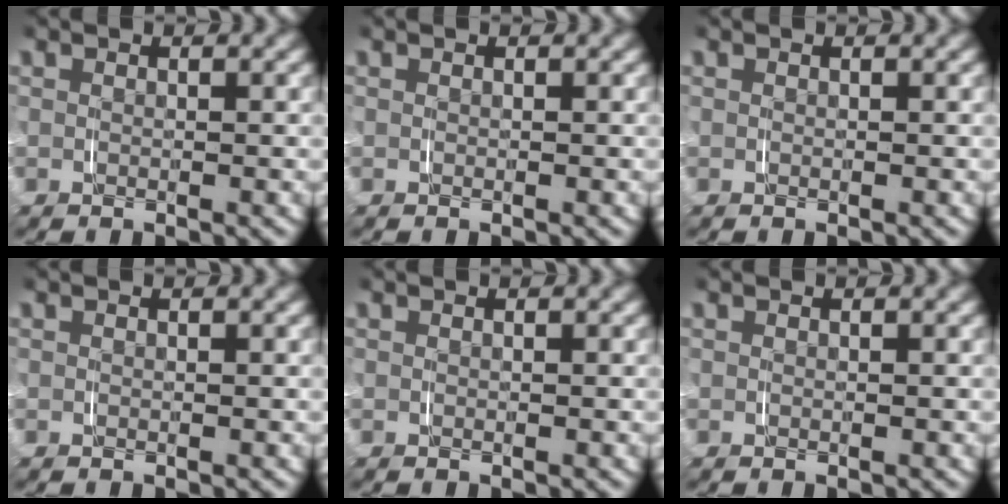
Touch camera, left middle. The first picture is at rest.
{"total": 0.0}
{"total": 0.0}
{"total": 0.0}
{"total": 0.0}
{"total": 0.0}